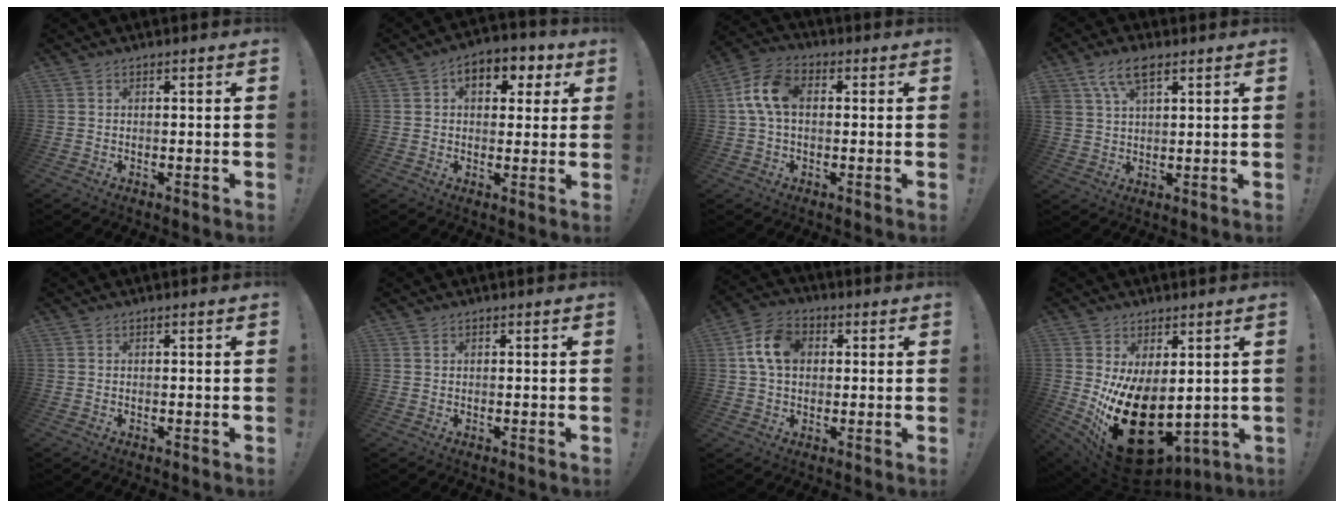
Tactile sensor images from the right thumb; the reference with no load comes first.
{"total": 8.2, "force": [3.0, 5.5, 5.3], "torque": [-0.075, -0.005, 0.052]}
{"total": 10.2, "force": [0.9, 6.3, 8.0], "torque": [-0.158, 0.012, 0.021]}
{"total": 7.9, "force": [4.4, 3.8, 5.3], "torque": [-0.102, -0.001, 0.084]}
{"total": 0.0}
{"total": 0.7, "force": [0.3, 0.5, 0.3], "torque": [-0.007, 0.002, 0.006]}
{"total": 10.7, "force": [2.1, 7.7, 7.1], "torque": [-0.132, 0.018, 0.045]}
{"total": 22.3, "force": [-3.8, 12.9, 17.7], "torque": [-0.300, -0.001, -0.037]}